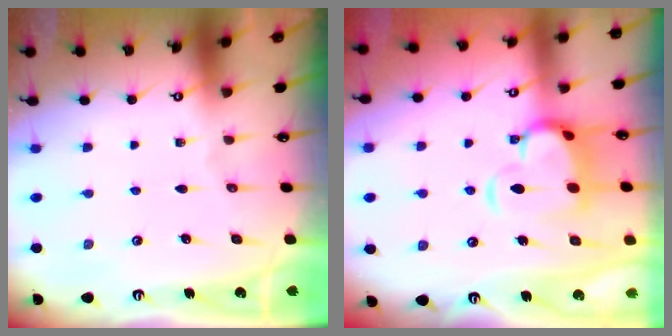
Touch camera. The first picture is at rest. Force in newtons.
{"total": 6.7, "press": 6.5, "slide": 1.5}